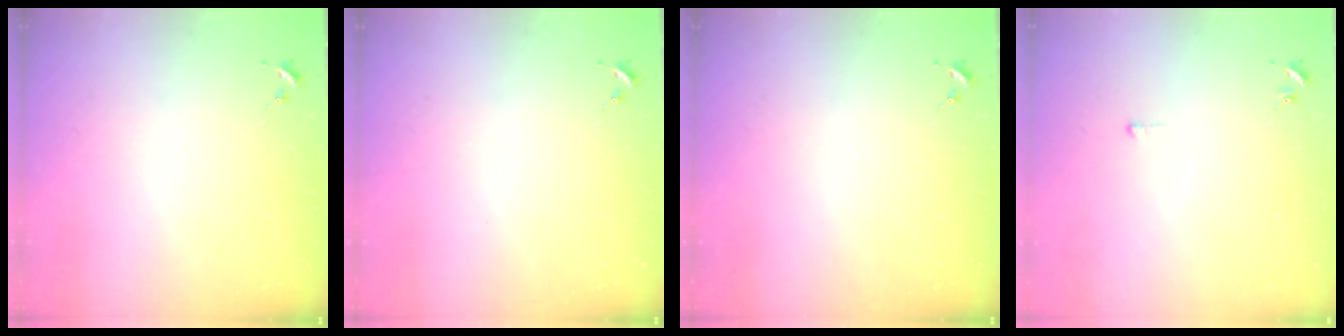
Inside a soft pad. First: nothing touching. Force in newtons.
{"total": 0.0}
{"total": 0.0}
{"total": 2.7, "press": 2.7, "slide": 0.5}